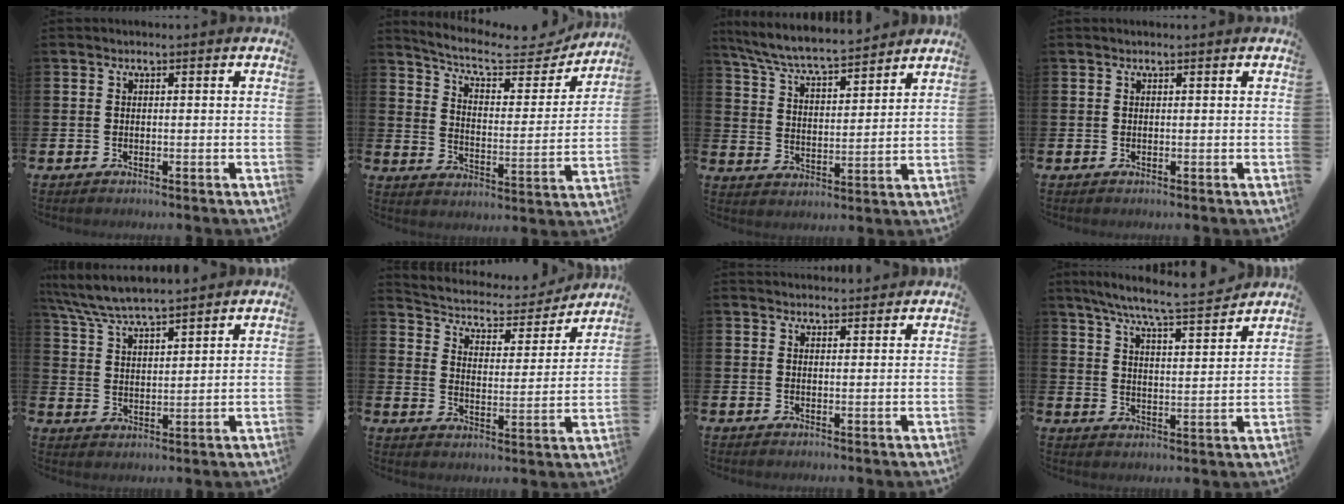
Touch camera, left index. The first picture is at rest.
{"total": 8.3, "force": [7.5, 2.2, 2.9], "torque": [-0.075, -0.053, 0.125]}
{"total": 7.1, "force": [6.7, 0.5, 2.1], "torque": [-0.071, -0.046, 0.117]}
{"total": 0.0}
{"total": 6.4, "force": [6.2, 0.6, 1.6], "torque": [-0.058, -0.030, 0.112]}
{"total": 5.1, "force": [4.6, 1.9, 1.1], "torque": [-0.051, -0.039, 0.073]}
{"total": 2.3, "force": [2.2, 0.4, -0.1], "torque": [0.008, -0.015, 0.039]}
{"total": 7.8, "force": [7.2, 0.0, 3.1], "torque": [-0.083, -0.047, 0.124]}